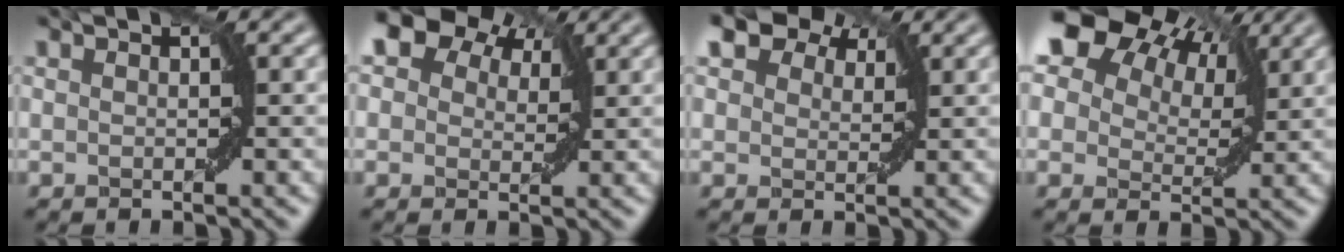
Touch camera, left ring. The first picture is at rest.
{"total": 7.9, "force": [4.6, 5.2, 3.9], "torque": [-0.062, 0.029, 0.045]}
{"total": 7.3, "force": [4.9, 4.1, 3.5], "torque": [-0.066, 0.021, 0.064]}
{"total": 13.3, "force": [7.5, 7.4, 8.2], "torque": [-0.143, 0.033, 0.107]}